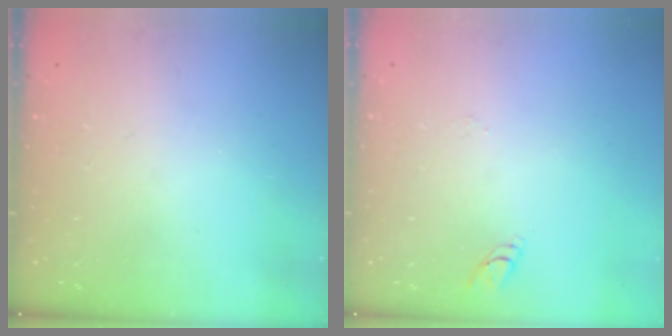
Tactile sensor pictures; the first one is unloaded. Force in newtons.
{"total": 5.1, "press": 5.1, "slide": 0.5}